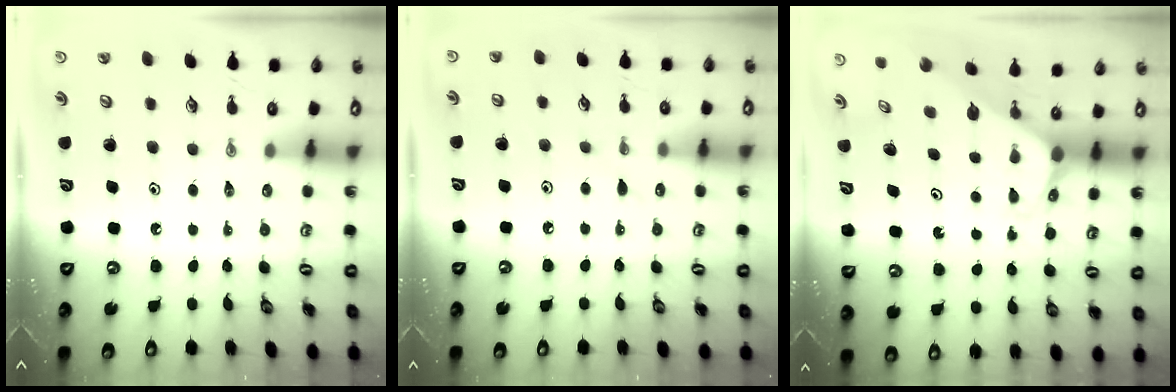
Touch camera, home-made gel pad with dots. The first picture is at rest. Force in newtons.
{"total": 2.5, "press": 2.5, "slide": 0.4}
{"total": 2.0, "press": 2.0, "slide": 0.1}